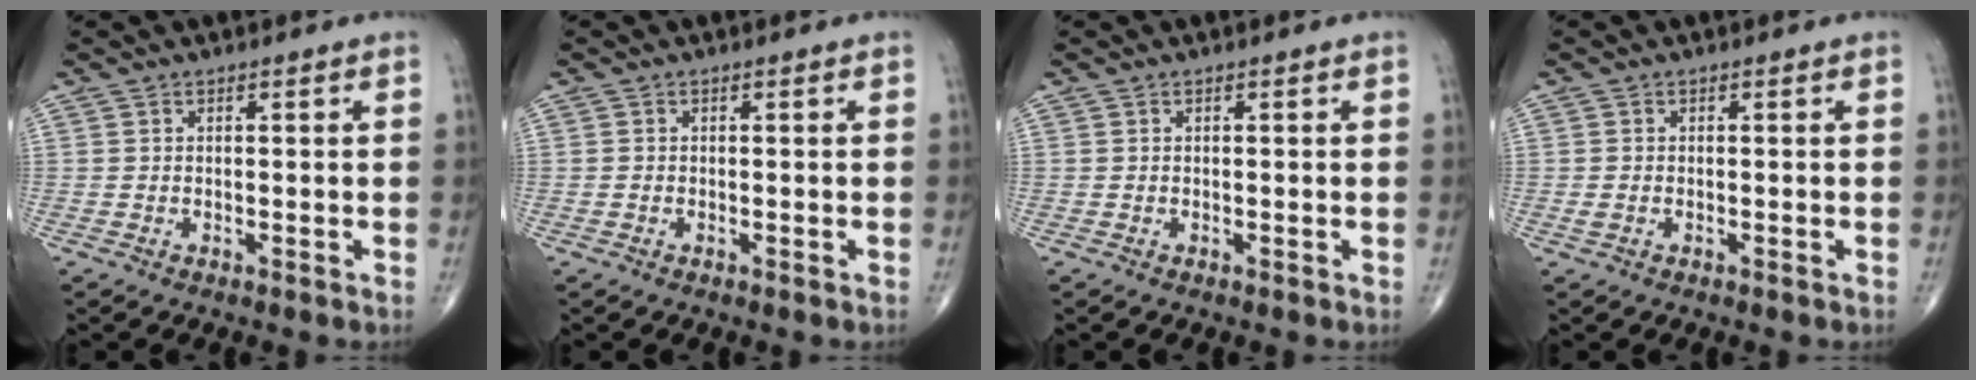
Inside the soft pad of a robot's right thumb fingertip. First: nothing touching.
{"total": 0.0}
{"total": 0.0}
{"total": 1.0, "force": [-0.3, 0.7, 0.7], "torque": [-0.020, 0.003, -0.004]}